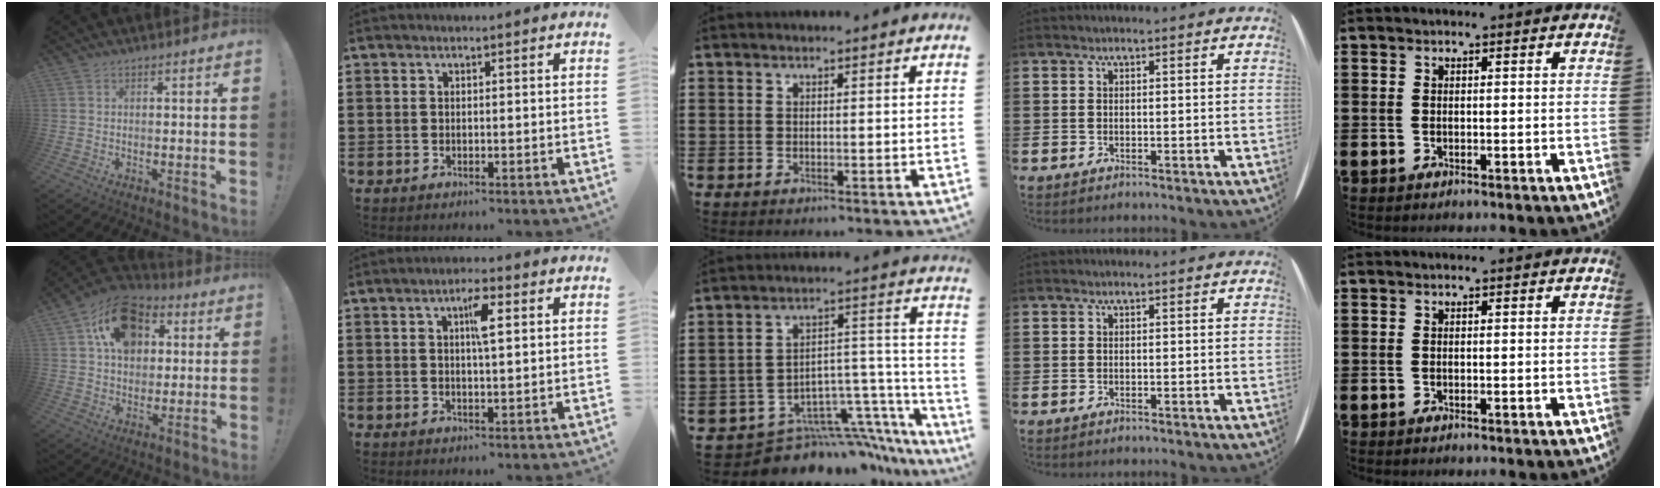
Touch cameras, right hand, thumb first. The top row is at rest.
{"thumb": {"total": 16.8, "force": [6.2, 12.4, 9.5], "torque": [-0.147, -0.011, 0.121]}, "index": {"total": 4.2, "force": [1.3, 1.1, 3.8], "torque": [-0.064, 0.003, 0.016]}, "middle": {"total": 9.2, "force": [-8.0, 3.7, 2.7], "torque": [-0.031, 0.020, -0.140]}}